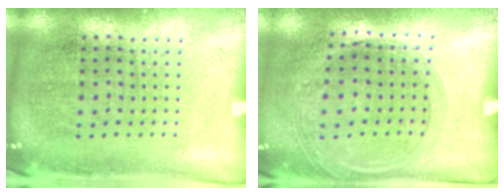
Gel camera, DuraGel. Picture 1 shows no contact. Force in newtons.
{"total": 1.3, "press": 1.2, "slide": 0.5}